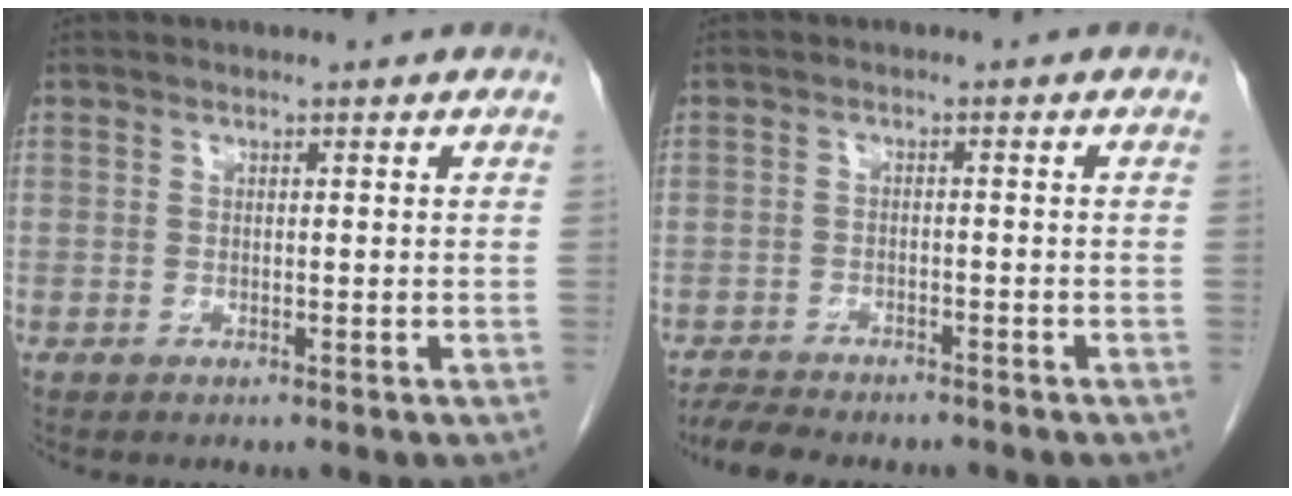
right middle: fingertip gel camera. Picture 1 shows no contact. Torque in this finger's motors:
{"motor_torque": [0.02, -0.02, 0.02, 0.02]}